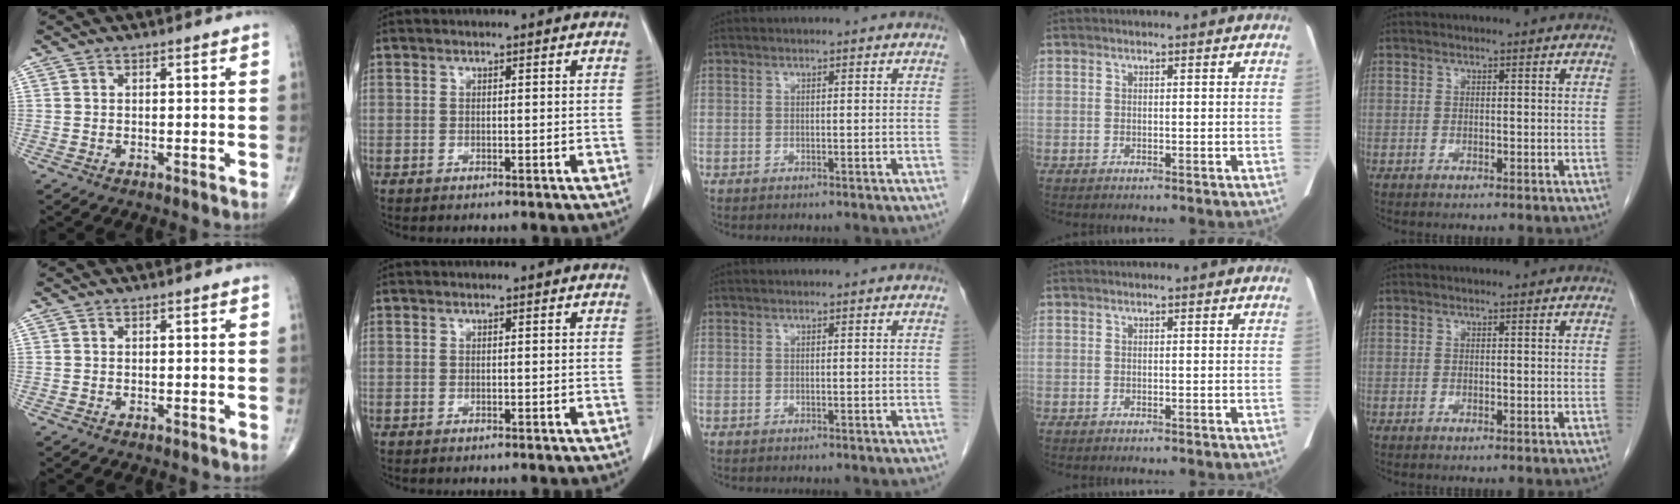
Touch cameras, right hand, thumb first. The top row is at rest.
{}